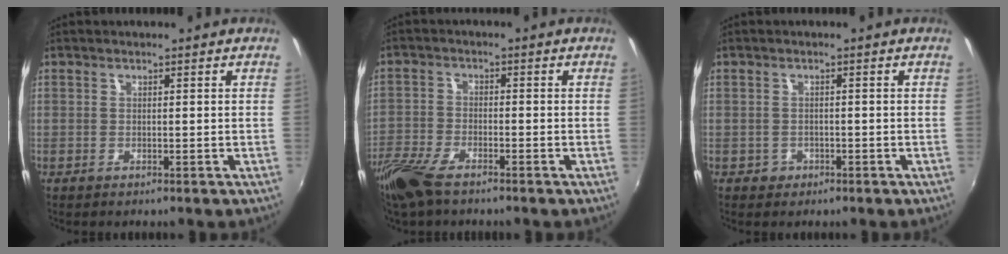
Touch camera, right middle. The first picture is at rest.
{"total": 8.9, "force": [-6.6, 3.0, 5.1], "torque": [-0.132, -0.027, -0.137]}
{"total": 1.9, "force": [-0.8, 1.7, 0.4], "torque": [-0.009, -0.001, -0.009]}